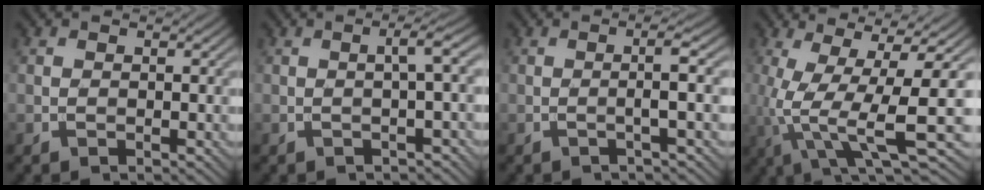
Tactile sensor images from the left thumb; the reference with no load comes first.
{"total": 2.7, "force": [0.0, 0.3, 2.6], "torque": [-0.037, 0.013, -0.005]}
{"total": 2.8, "force": [-0.3, -0.1, 2.8], "torque": [-0.047, 0.012, -0.018]}
{"total": 12.1, "force": [-1.1, 3.0, 11.6], "torque": [-0.227, -0.004, -0.006]}